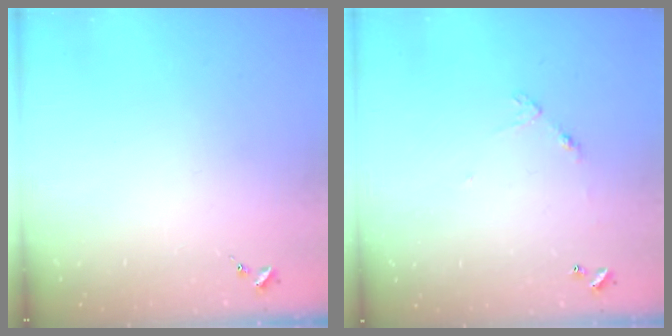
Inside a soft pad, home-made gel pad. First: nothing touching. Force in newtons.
{"total": 4.6, "press": 4.6, "slide": 0.3}